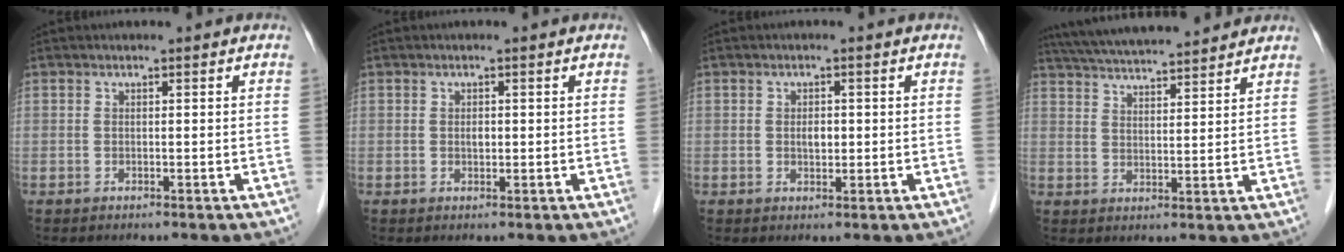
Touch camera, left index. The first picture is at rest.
{"total": 0.9, "force": [0.1, 0.6, 0.7], "torque": [-0.012, 0.001, 0.002]}
{"total": 1.7, "force": [0.1, 1.0, 1.4], "torque": [-0.024, -0.001, 0.003]}
{"total": 15.3, "force": [14.0, 1.4, 6.2], "torque": [-0.114, 0.035, 0.215]}